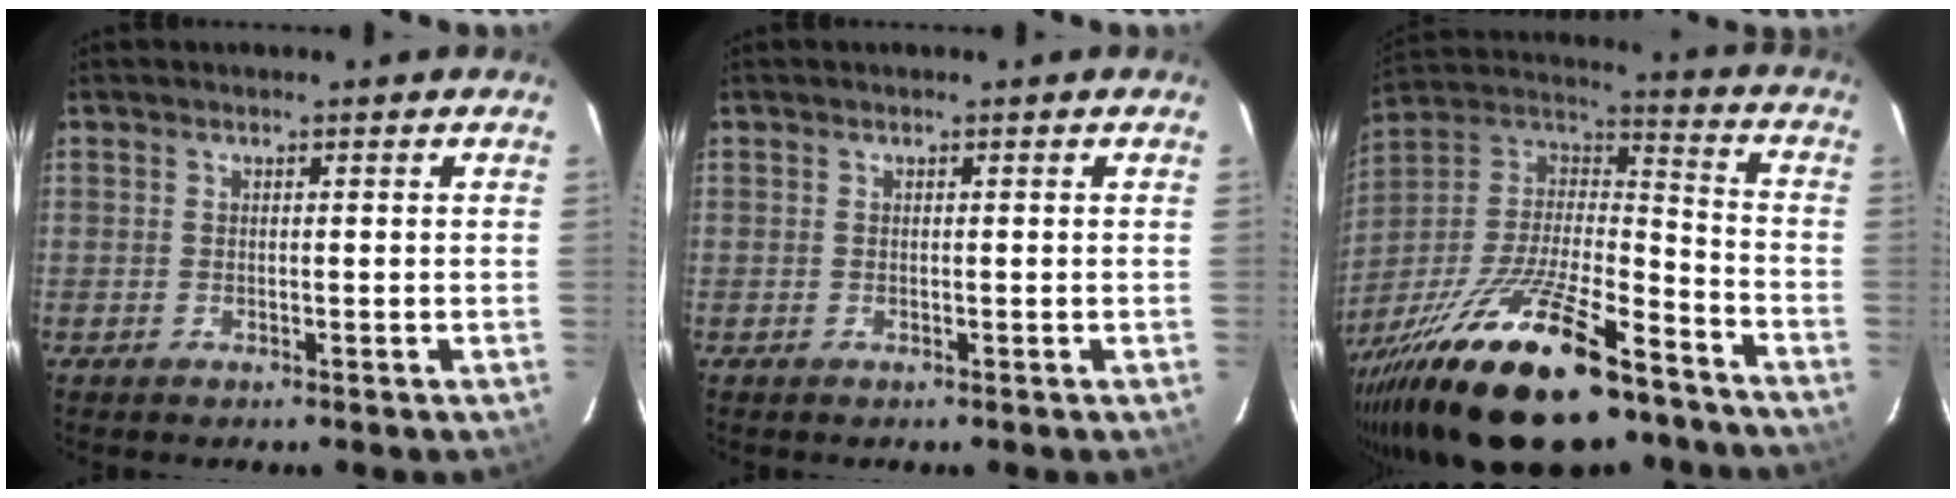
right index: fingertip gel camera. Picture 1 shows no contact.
{"total": 0.0}
{"total": 31.9, "force": [-21.9, 10.6, 20.7], "torque": [-0.397, -0.029, -0.345]}